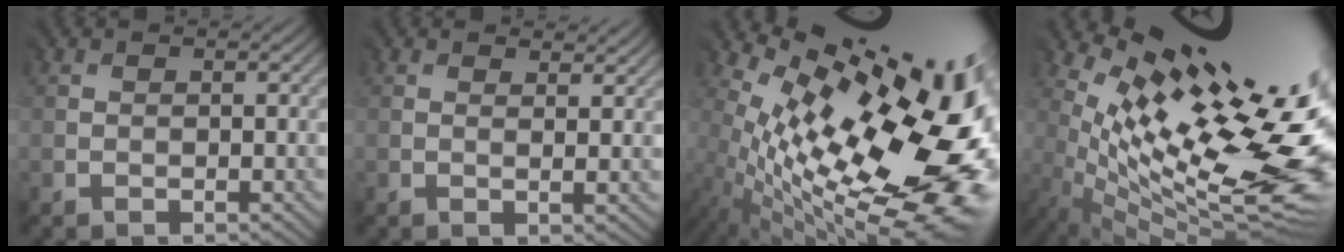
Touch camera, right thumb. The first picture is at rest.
{"total": 3.7, "force": [2.5, 1.0, 2.5], "torque": [-0.033, 0.003, 0.032]}
{"total": 16.5, "force": [1.4, 6.4, 15.2], "torque": [-0.233, -0.020, 0.042]}
{"total": 14.9, "force": [3.1, 4.6, 13.8], "torque": [-0.220, -0.001, 0.078]}